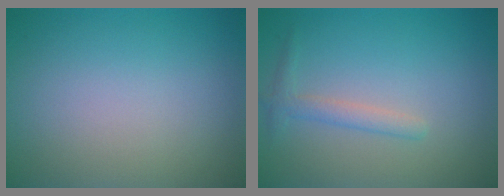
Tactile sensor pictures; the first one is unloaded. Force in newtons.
{"total": 1.6, "press": 1.6, "slide": 0.1}